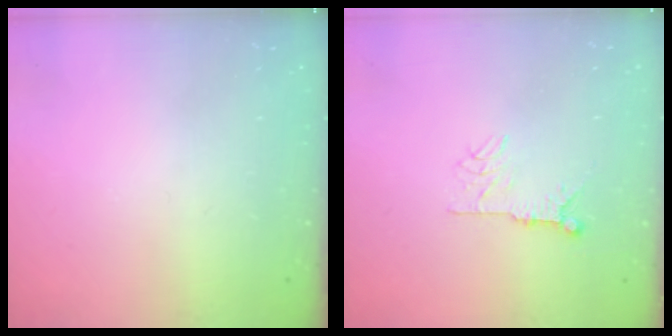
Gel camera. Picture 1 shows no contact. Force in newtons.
{"total": 8.2, "press": 8.1, "slide": 0.5}